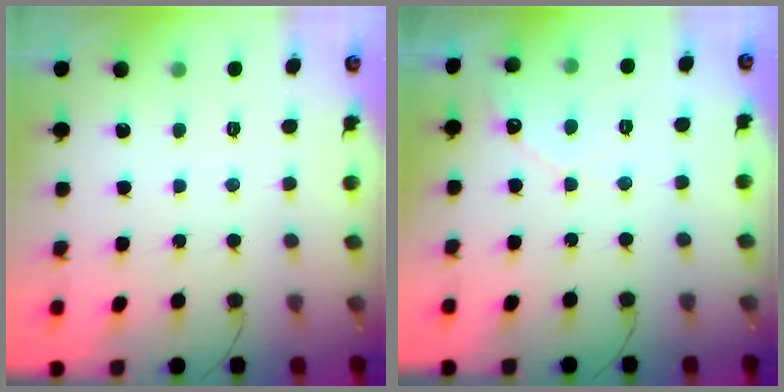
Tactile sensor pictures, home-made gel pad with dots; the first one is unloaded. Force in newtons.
{"total": 4.0, "press": 3.9, "slide": 0.2}